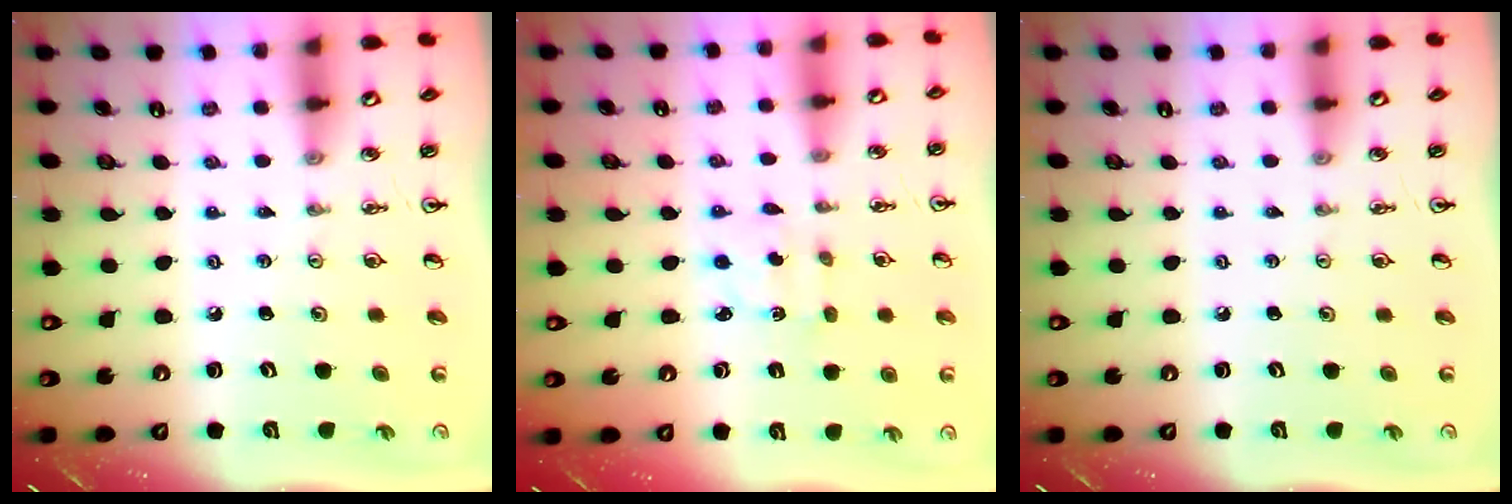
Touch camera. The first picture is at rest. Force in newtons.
{"total": 2.1, "press": 2.1, "slide": 0.6}
{"total": 0.0}